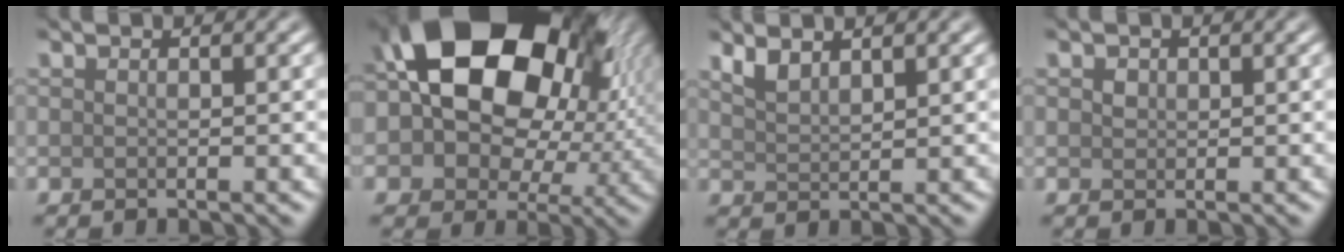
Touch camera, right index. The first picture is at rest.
{"total": 20.7, "force": [4.8, 14.8, 13.6], "torque": [-0.236, 0.046, 0.069]}
{"total": 2.0, "force": [1.6, 0.5, 1.1], "torque": [-0.029, -0.001, 0.035]}
{"total": 0.9, "force": [0.3, 0.7, 0.4], "torque": [-0.011, 0.001, 0.004]}